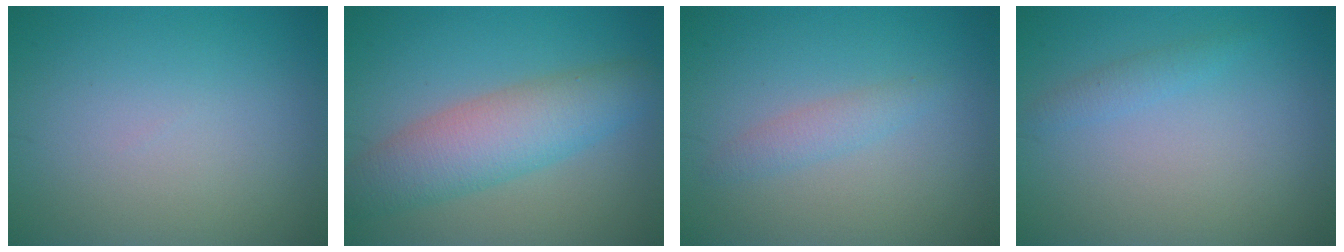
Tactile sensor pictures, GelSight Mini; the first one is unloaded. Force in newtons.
{"total": 6.0, "press": 6.0, "slide": 0.1}
{"total": 1.5, "press": 1.5, "slide": 0.1}
{"total": 1.1, "press": 1.1, "slide": 0.1}